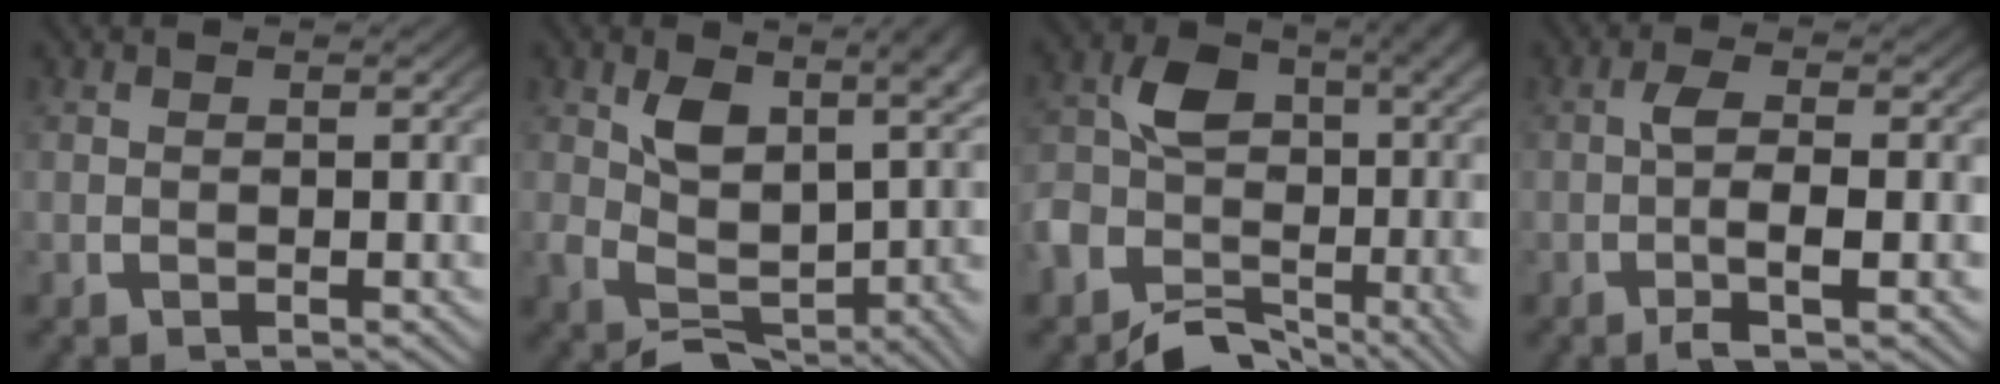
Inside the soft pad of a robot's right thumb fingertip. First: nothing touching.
{"total": 7.8, "force": [-0.4, 5.2, 5.8], "torque": [-0.125, -0.045, 0.016]}
{"total": 7.2, "force": [-2.7, 4.5, 4.9], "torque": [-0.086, -0.018, -0.048]}
{"total": 4.1, "force": [-0.7, 1.4, 3.8], "torque": [-0.080, -0.005, -0.015]}